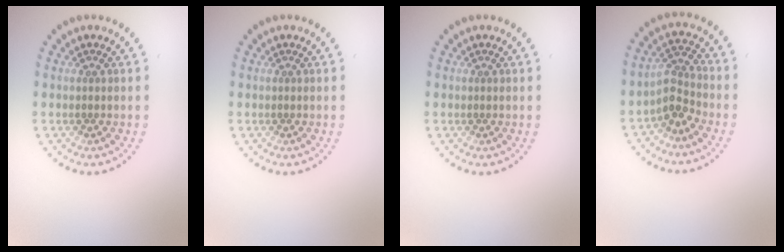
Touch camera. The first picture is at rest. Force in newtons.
{"total": 0.0}
{"total": 0.0}
{"total": 2.7, "press": 2.0, "slide": 1.8}